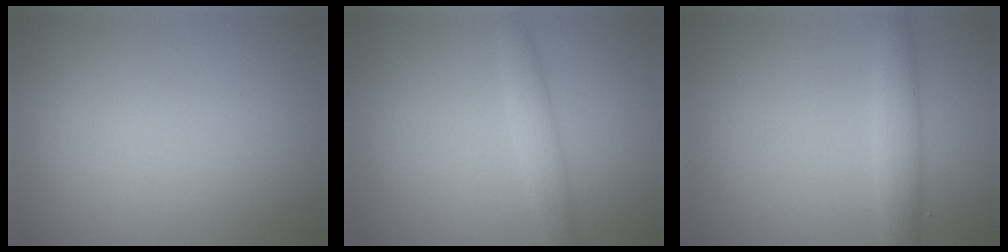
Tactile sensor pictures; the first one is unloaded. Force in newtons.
{"total": 2.1, "press": 2.1, "slide": 0.1}
{"total": 2.4, "press": 2.4, "slide": 0.1}